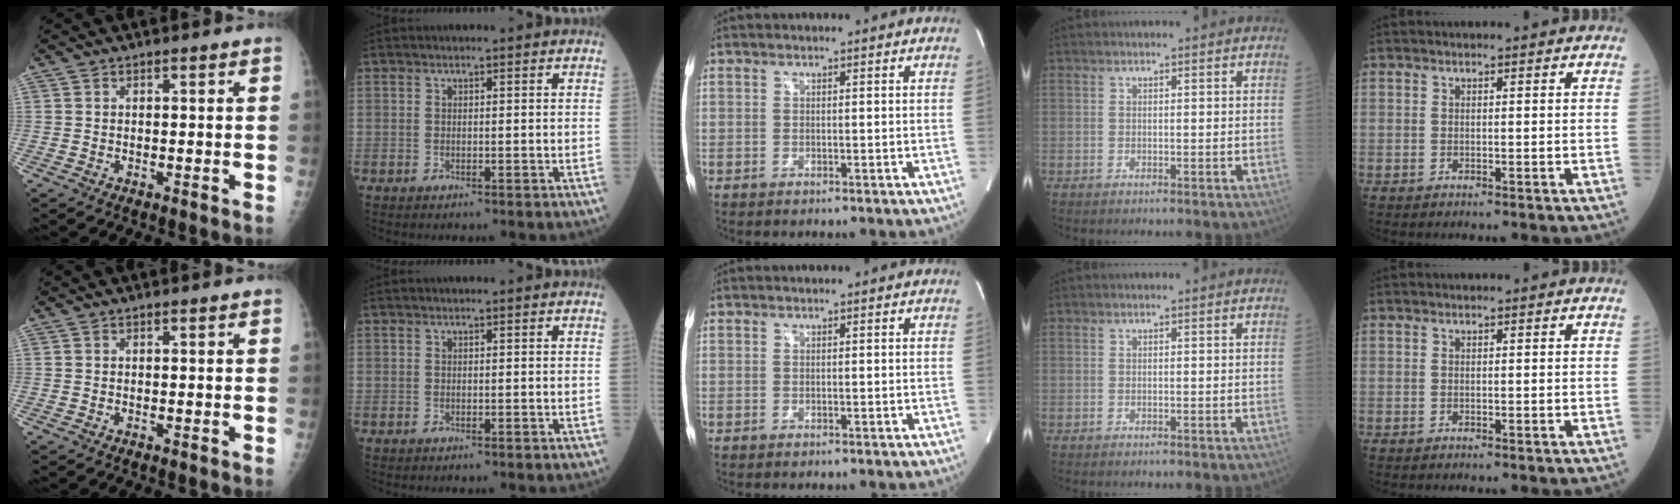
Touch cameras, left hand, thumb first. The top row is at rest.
{}